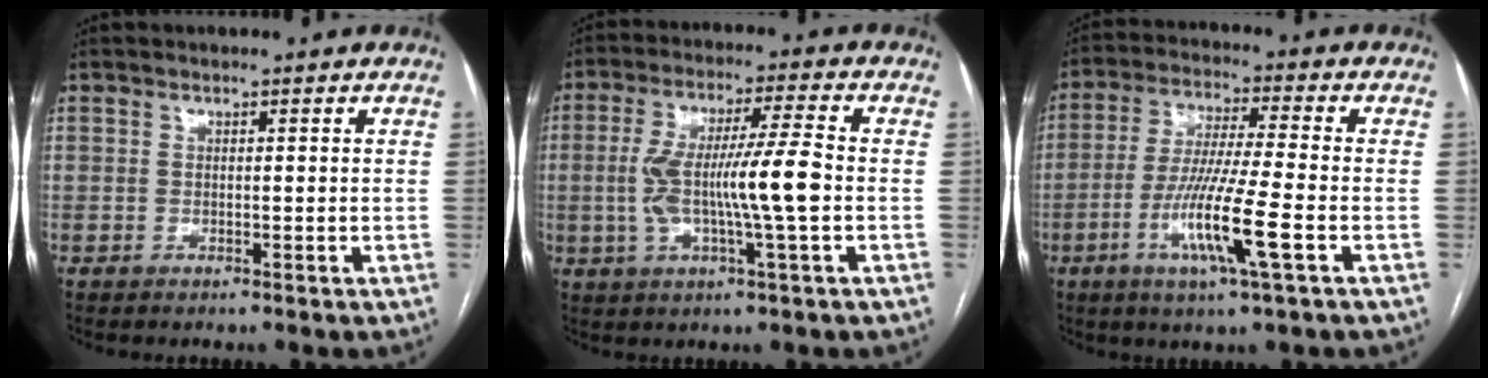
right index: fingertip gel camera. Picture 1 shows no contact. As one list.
[{"total": 11.4, "force": [-1.2, 0.5, 11.3], "torque": [-0.217, 0.010, -0.024]}, {"total": 11.9, "force": [-4.1, -0.2, 11.2], "torque": [-0.220, -0.017, -0.079]}]